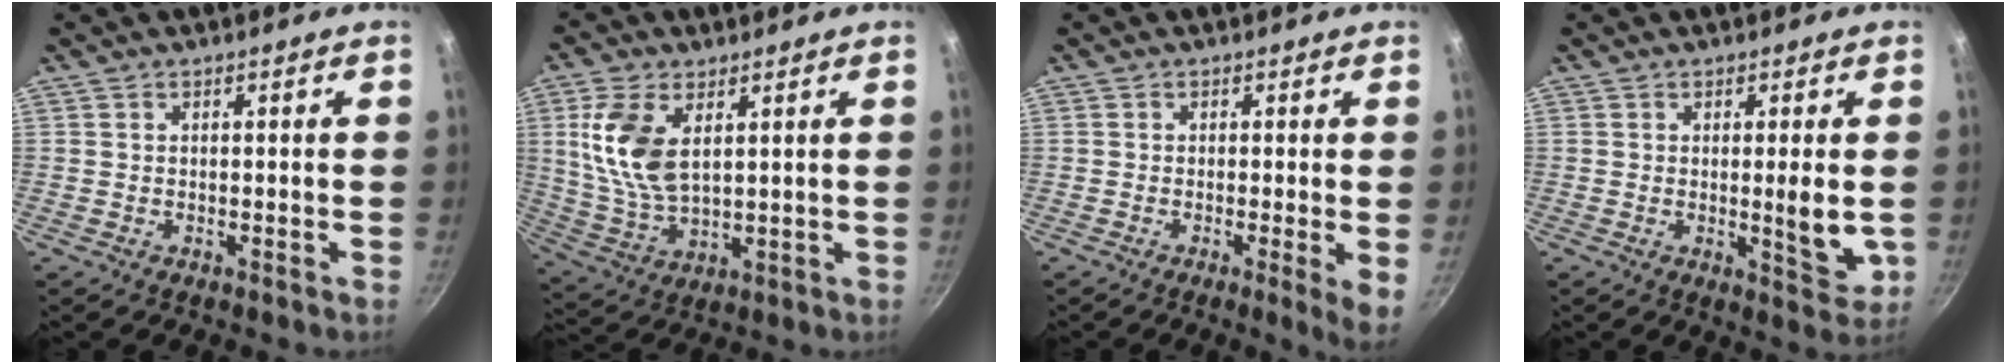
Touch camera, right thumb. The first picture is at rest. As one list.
[{"total": 12.0, "force": [3.5, 6.6, 9.4], "torque": [-0.186, -0.016, 0.078]}, {"total": 4.5, "force": [-0.4, 0.5, 4.5], "torque": [-0.055, -0.013, -0.007]}, {"total": 6.1, "force": [0.0, 1.2, 6.0], "torque": [-0.085, -0.019, 0.003]}]